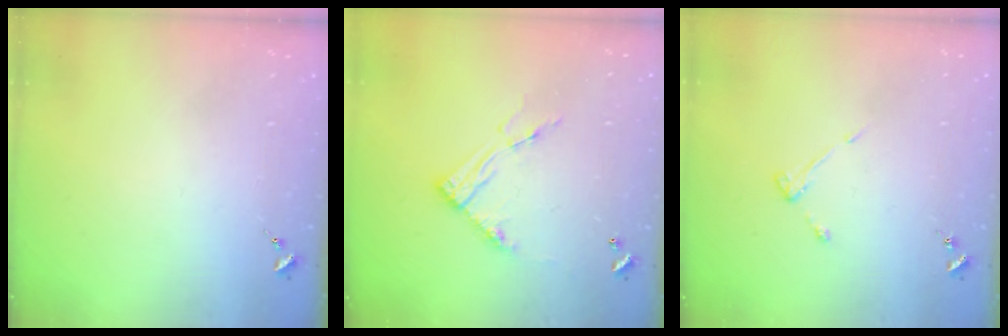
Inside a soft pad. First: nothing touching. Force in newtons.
{"total": 10.7, "press": 10.7, "slide": 0.8}
{"total": 2.8, "press": 2.8, "slide": 0.3}